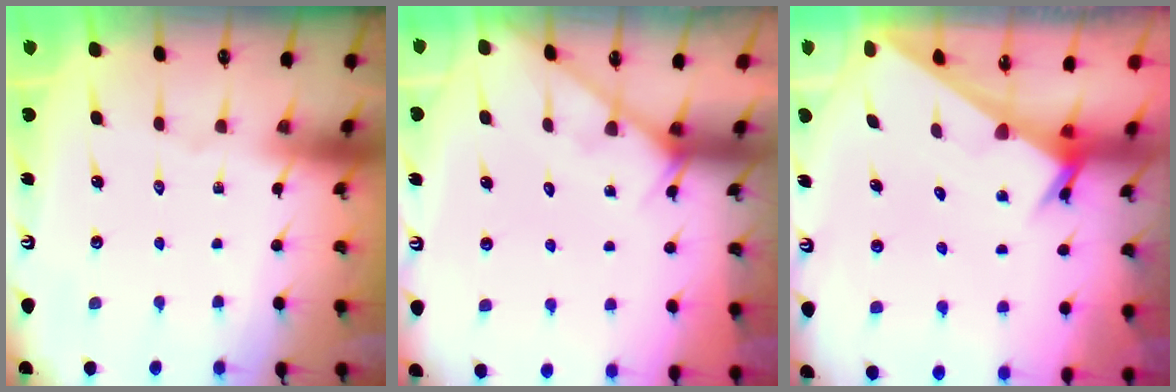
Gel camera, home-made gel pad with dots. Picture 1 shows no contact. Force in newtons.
{"total": 5.3, "press": 5.2, "slide": 0.6}
{"total": 2.5, "press": 2.5, "slide": 0.1}